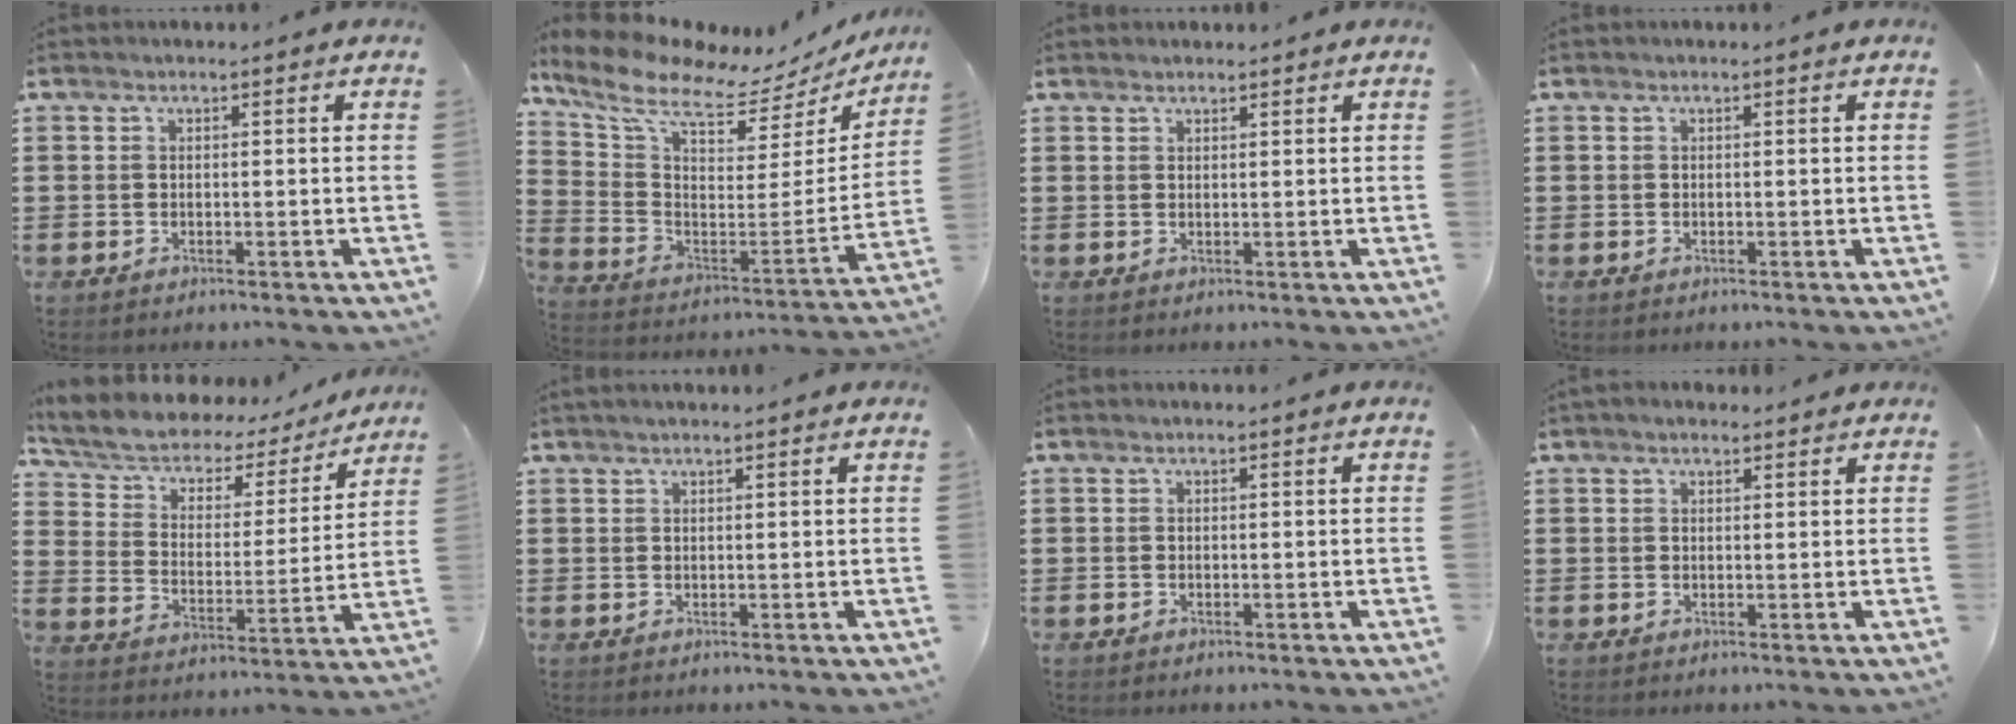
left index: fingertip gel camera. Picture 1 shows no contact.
{"total": 8.9, "force": [7.2, 2.0, 4.9], "torque": [-0.130, -0.061, 0.120]}
{"total": 1.0, "force": [1.0, 0.2, 0.1], "torque": [-0.003, 0.001, 0.019]}
{"total": 0.0}
{"total": 5.0, "force": [4.1, 2.4, 1.4], "torque": [-0.054, -0.032, 0.065]}
{"total": 0.8, "force": [0.7, 0.0, 0.4], "torque": [-0.009, 0.001, 0.014]}
{"total": 0.0}
{"total": 1.3, "force": [1.1, 0.5, 0.4], "torque": [-0.011, 0.004, 0.022]}